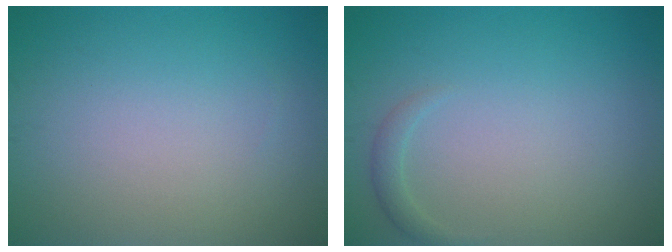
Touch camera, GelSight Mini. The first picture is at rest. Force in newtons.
{"total": 1.1, "press": 1.1, "slide": 0.0}